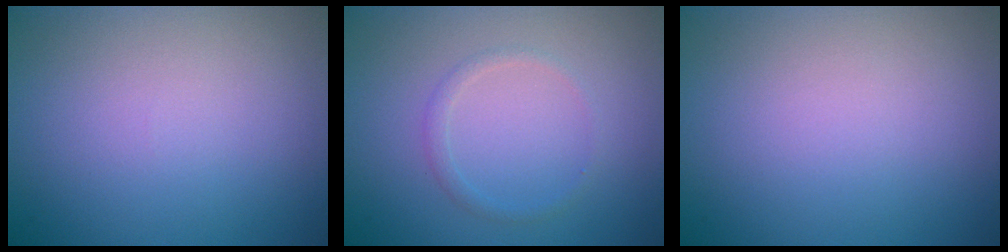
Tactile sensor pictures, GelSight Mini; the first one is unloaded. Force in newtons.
{"total": 1.0, "press": 1.0, "slide": 0.1}
{"total": 0.0}